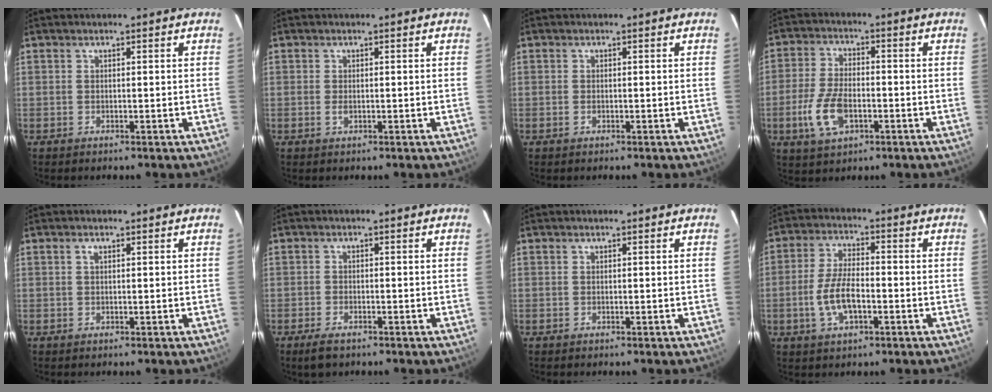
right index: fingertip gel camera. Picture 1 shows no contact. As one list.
[{"total": 1.1, "force": [-0.2, 0.6, 0.9], "torque": [-0.018, -0.001, -0.004]}, {"total": 0.7, "force": [-0.3, 0.5, 0.5], "torque": [-0.011, 0.000, -0.005]}, {"total": 9.6, "force": [-3.2, 5.1, 7.5], "torque": [-0.166, -0.003, -0.057]}, {"total": 0.6, "force": [0.3, 0.3, 0.5], "torque": [-0.010, 0.004, 0.004]}, {"total": 3.4, "force": [-2.5, 1.3, 1.9], "torque": [-0.048, -0.008, -0.045]}, {"total": 0.0}, {"total": 8.0, "force": [-2.5, 3.3, 6.9], "torque": [-0.143, 0.000, -0.044]}]